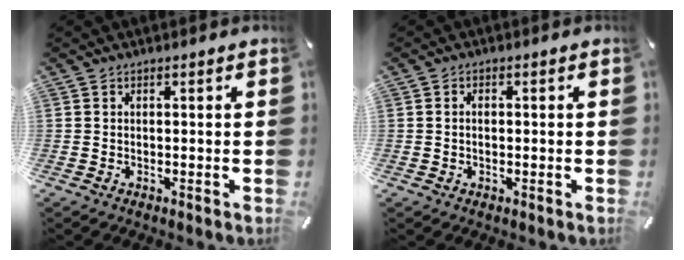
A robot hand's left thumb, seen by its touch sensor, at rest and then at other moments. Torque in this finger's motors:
{"motor_torque": [-0.20, -0.48, -0.20, -0.20, -0.07]}